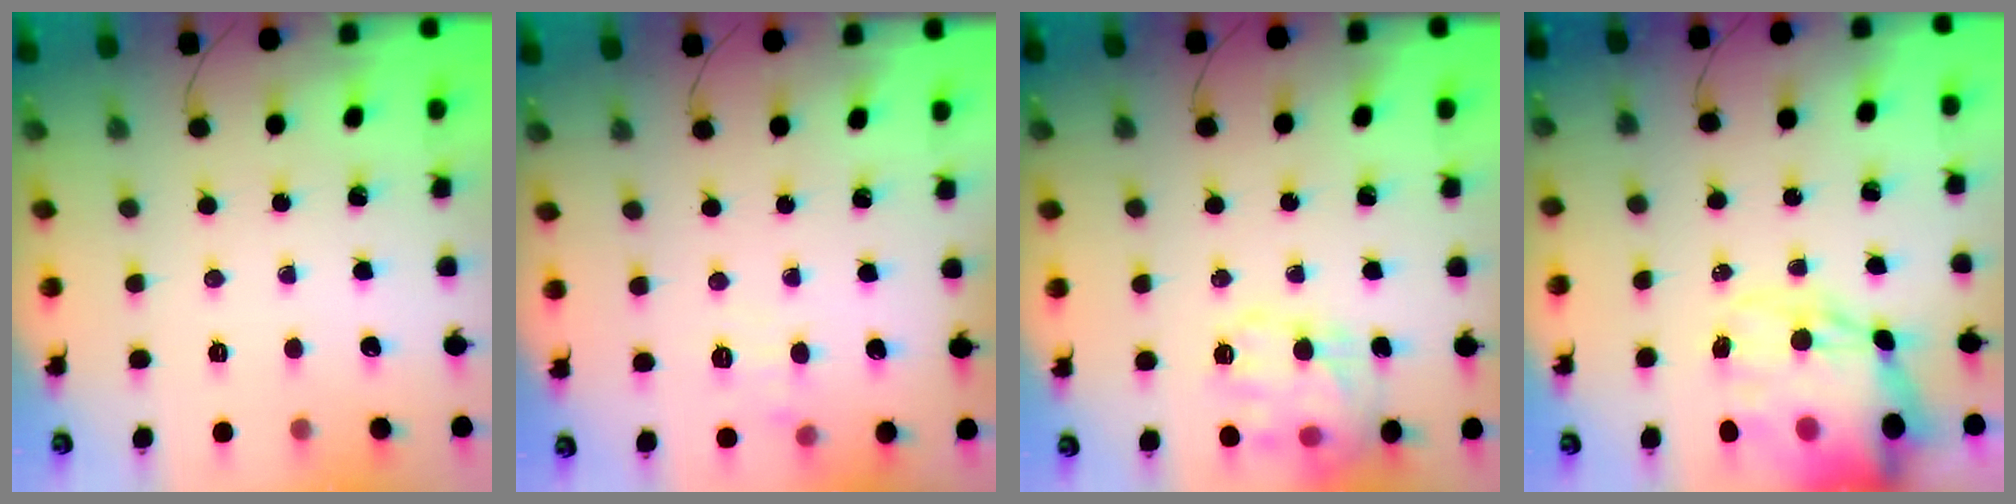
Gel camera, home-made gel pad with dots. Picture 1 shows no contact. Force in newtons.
{"total": 6.2, "press": 6.0, "slide": 1.8}
{"total": 15.4, "press": 15.4, "slide": 0.9}
{"total": 19.2, "press": 18.7, "slide": 4.0}